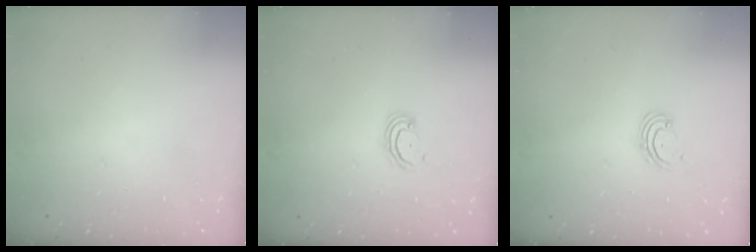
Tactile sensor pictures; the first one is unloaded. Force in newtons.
{"total": 3.6, "press": 3.6, "slide": 0.4}
{"total": 2.5, "press": 2.4, "slide": 0.4}